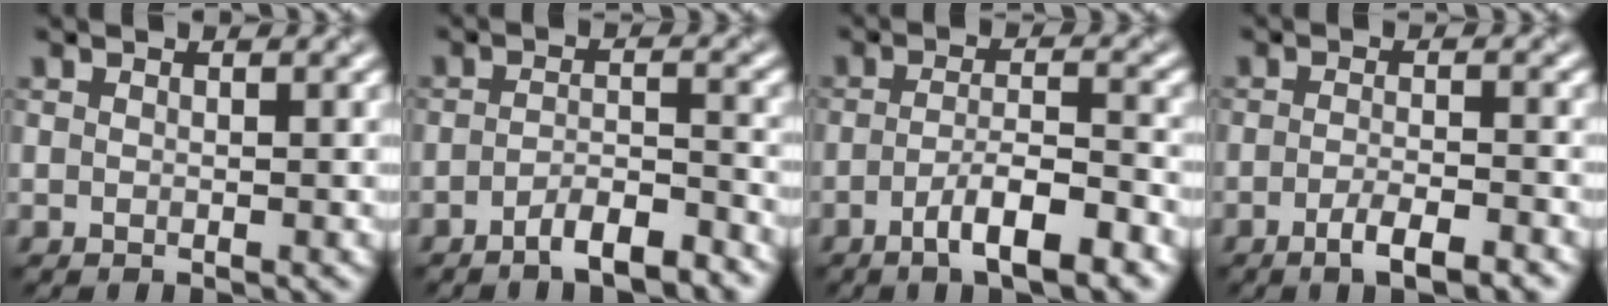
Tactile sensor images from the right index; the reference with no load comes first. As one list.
[{"total": 4.2, "force": [-3.2, 1.0, 2.5], "torque": [-0.040, 0.009, -0.052]}, {"total": 5.6, "force": [-2.9, 1.3, 4.6], "torque": [-0.078, 0.007, -0.051]}, {"total": 3.5, "force": [-2.2, 0.8, 2.6], "torque": [-0.043, 0.001, -0.039]}]